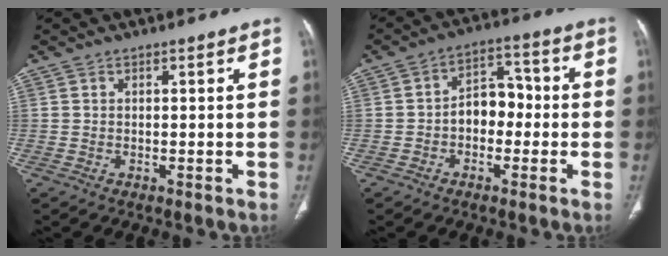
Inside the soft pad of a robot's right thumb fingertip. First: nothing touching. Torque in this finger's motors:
{"motor_torque": [1.19, 1.38, 0.91, -0.44, 0.08]}